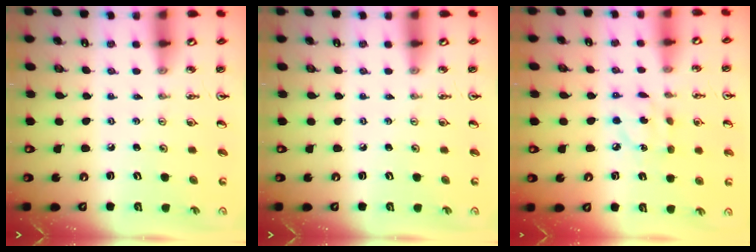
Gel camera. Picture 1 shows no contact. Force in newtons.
{"total": 0.0}
{"total": 5.3, "press": 5.3, "slide": 0.3}